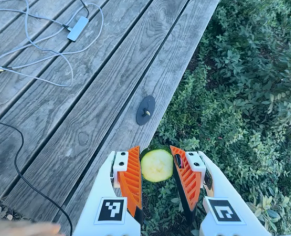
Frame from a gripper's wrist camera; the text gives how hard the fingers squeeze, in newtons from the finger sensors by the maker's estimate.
{"total": 9.2, "left": 9.2, "right": 9.3}